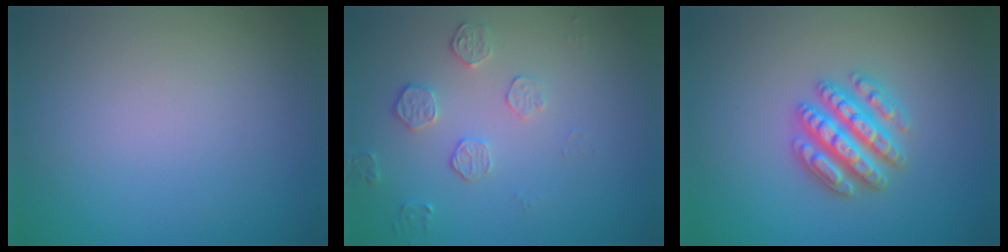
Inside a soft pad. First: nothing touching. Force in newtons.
{"total": 1.9, "press": 1.3, "slide": 1.3}
{"total": 4.7, "press": 4.6, "slide": 0.8}